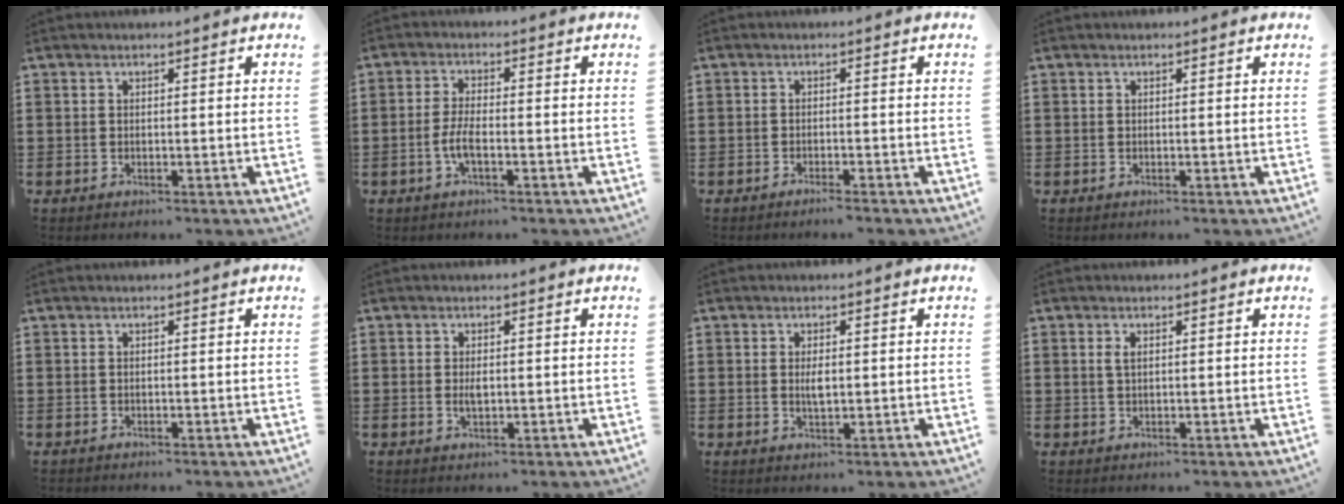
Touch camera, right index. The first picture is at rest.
{"total": 3.8, "force": [-1.3, 1.0, 3.4], "torque": [-0.080, -0.004, -0.030]}
{"total": 1.3, "force": [-1.2, -0.1, 0.6], "torque": [-0.010, -0.001, -0.022]}
{"total": 0.0}
{"total": 0.0}
{"total": 1.9, "force": [-0.1, 0.8, 1.7], "torque": [-0.032, 0.002, -0.003]}
{"total": 2.4, "force": [0.1, 0.8, 2.3], "torque": [-0.045, 0.001, 0.000]}
{"total": 1.5, "force": [0.5, 0.7, 1.3], "torque": [-0.028, 0.004, 0.007]}